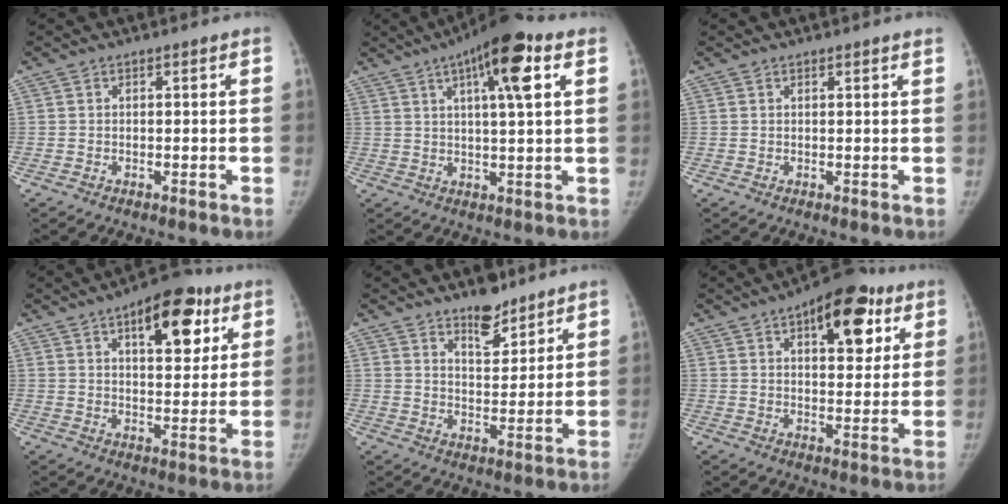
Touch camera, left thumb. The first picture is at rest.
{"total": 12.4, "force": [5.4, 2.6, 10.9], "torque": [-0.164, 0.002, 0.076]}
{"total": 0.9, "force": [0.9, 0.0, 0.3], "torque": [0.000, -0.001, 0.010]}
{"total": 13.6, "force": [6.5, 6.4, 10.1], "torque": [-0.098, -0.015, 0.087]}
{"total": 7.7, "force": [5.9, 3.3, 3.6], "torque": [-0.029, -0.044, 0.095]}
{"total": 14.8, "force": [7.0, 7.1, 10.9], "torque": [-0.101, -0.012, 0.093]}